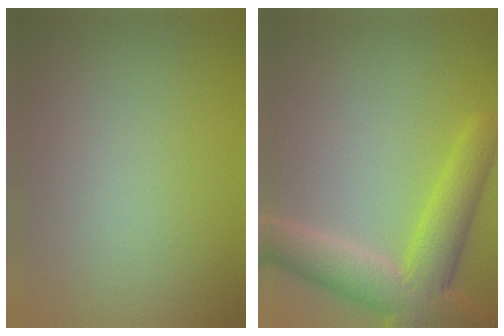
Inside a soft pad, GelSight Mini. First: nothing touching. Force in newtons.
{"total": 7.3, "press": 7.3, "slide": 0.4}